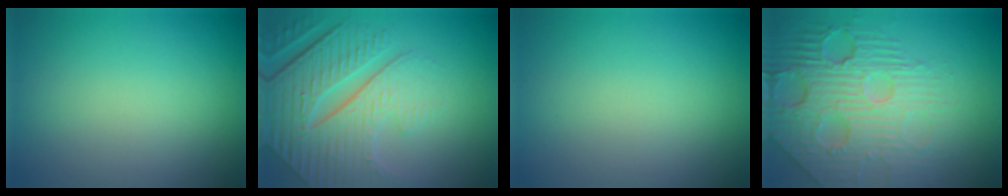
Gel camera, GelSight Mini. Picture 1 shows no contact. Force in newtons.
{"total": 8.6, "press": 6.1, "slide": 6.1}
{"total": 0.0}
{"total": 5.4, "press": 4.9, "slide": 2.4}